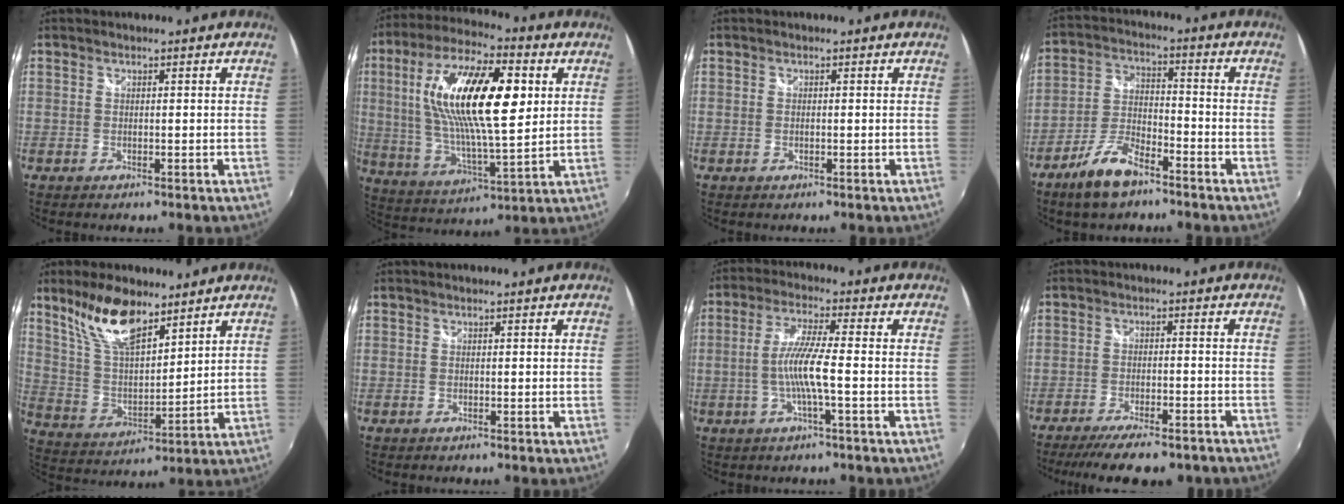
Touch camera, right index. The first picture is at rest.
{"total": 21.8, "force": [5.1, 7.2, 20.0], "torque": [-0.375, 0.014, 0.093]}
{"total": 0.6, "force": [0.0, 0.3, 0.5], "torque": [-0.011, -0.001, -0.003]}
{"total": 9.3, "force": [-6.6, 3.5, 5.6], "torque": [-0.125, 0.000, -0.123]}
{"total": 13.5, "force": [9.5, 4.9, 8.2], "torque": [-0.158, 0.014, 0.191]}
{"total": 0.0}
{"total": 7.3, "force": [-1.7, -0.1, 7.1], "torque": [-0.145, -0.001, -0.032]}
{"total": 14.0, "force": [-11.4, 3.5, 7.3], "torque": [-0.152, -0.034, -0.166]}